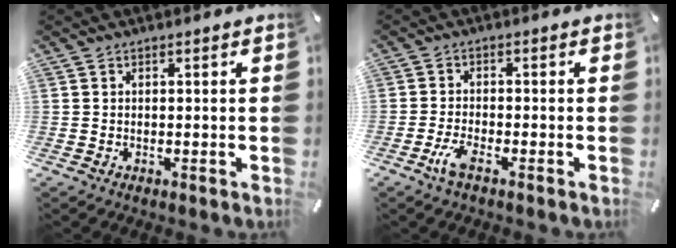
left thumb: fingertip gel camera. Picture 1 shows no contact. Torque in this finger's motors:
{"motor_torque": [-0.01, 0.04, 0.00, 0.00, 0.01]}